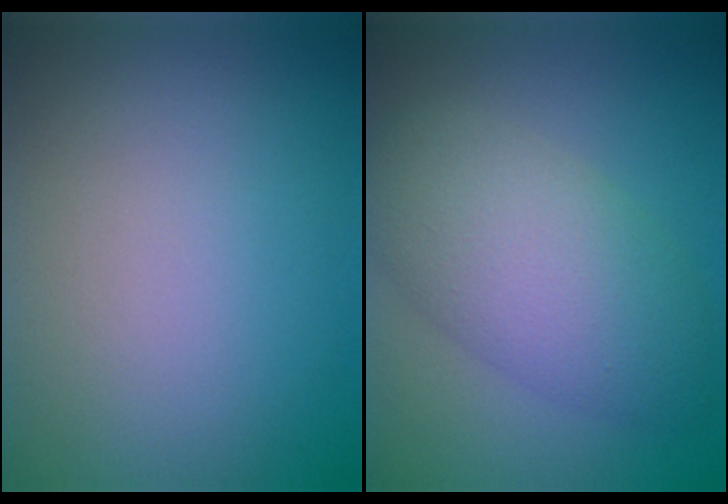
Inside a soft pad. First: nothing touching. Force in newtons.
{"total": 7.2, "press": 7.2, "slide": 0.2}